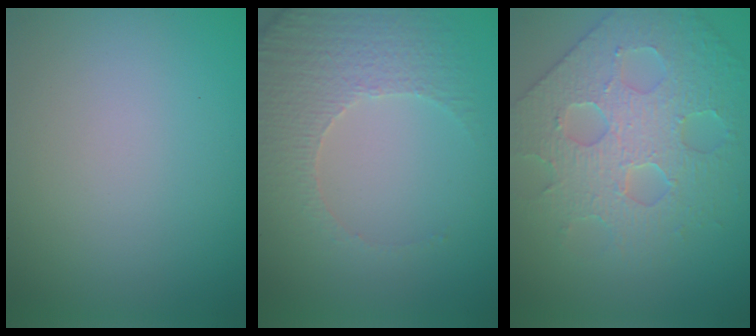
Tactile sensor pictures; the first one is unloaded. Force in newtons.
{"total": 4.8, "press": 3.5, "slide": 3.3}
{"total": 5.3, "press": 4.9, "slide": 2.0}